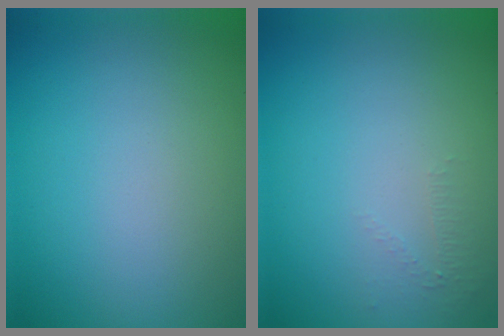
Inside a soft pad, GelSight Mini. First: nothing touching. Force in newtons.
{"total": 0.5, "press": 0.2, "slide": 0.5}